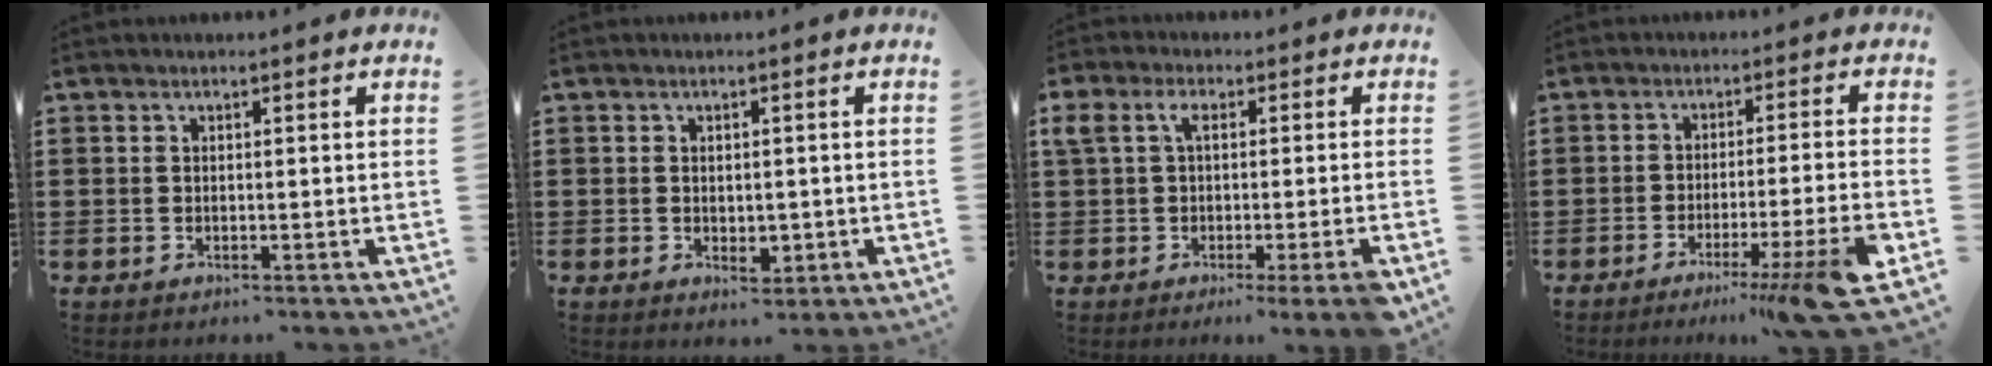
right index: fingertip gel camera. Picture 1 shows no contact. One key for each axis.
{"total": 1.9, "fx": -0.2, "fy": 1.5, "fz": 1.2, "tx": -0.013, "ty": 0.001, "tz": -0.005}
{"total": 5.5, "fx": -0.5, "fy": 0.9, "fz": 5.4, "tx": -0.102, "ty": -0.004, "tz": -0.010}
{"total": 8.4, "fx": -5.0, "fy": -1.0, "fz": 6.7, "tx": -0.104, "ty": -0.017, "tz": -0.089}